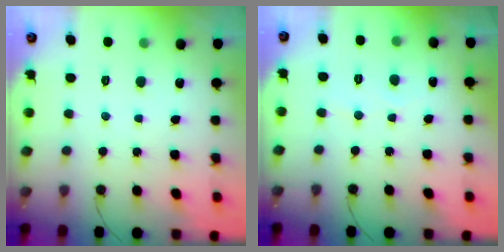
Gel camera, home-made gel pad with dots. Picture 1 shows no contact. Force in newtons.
{"total": 2.8, "press": 2.8, "slide": 0.2}